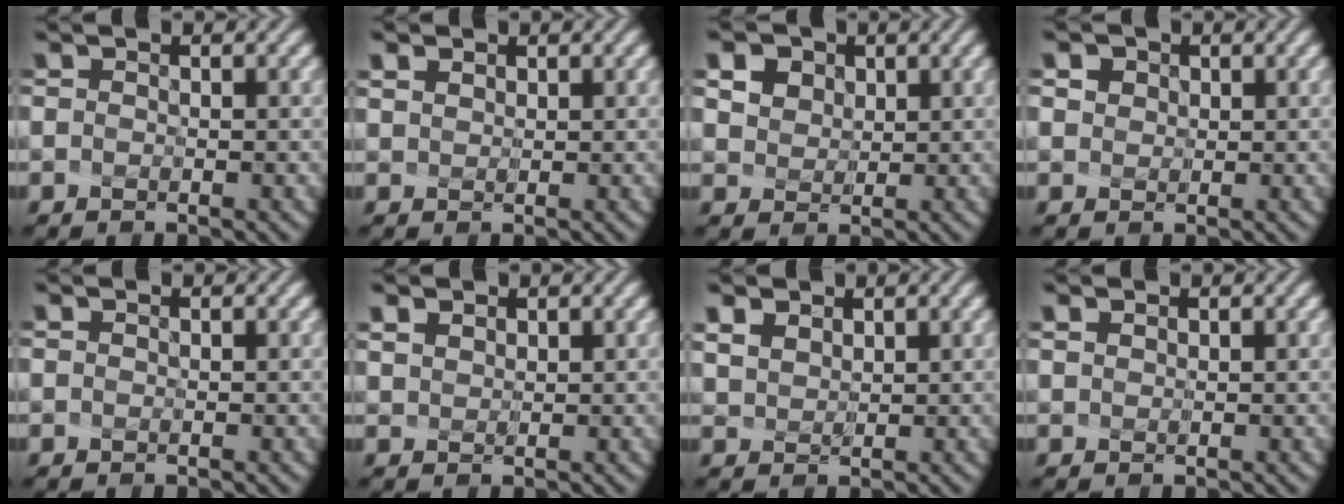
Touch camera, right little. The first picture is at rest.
{"total": 1.3, "force": [1.0, 0.8, 0.4], "torque": [-0.021, 0.013, 0.024]}
{"total": 6.6, "force": [3.6, 4.9, 2.8], "torque": [-0.072, 0.019, 0.062]}
{"total": 3.3, "force": [1.8, 2.4, 1.5], "torque": [-0.027, 0.021, 0.014]}
{"total": 0.0}
{"total": 1.9, "force": [1.5, 1.1, 0.5], "torque": [-0.032, 0.012, 0.039]}
{"total": 2.8, "force": [2.1, 1.6, 0.8], "torque": [-0.052, 0.008, 0.059]}
{"total": 0.6, "force": [0.5, 0.3, 0.0], "torque": [-0.007, 0.012, 0.012]}